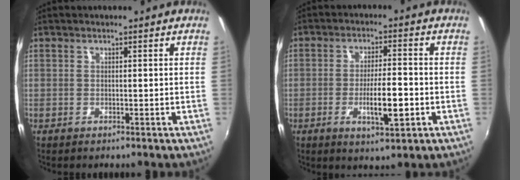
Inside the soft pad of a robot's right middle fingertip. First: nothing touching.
{"total": 7.7, "force": [-2.4, 1.7, 7.1], "torque": [-0.132, -0.009, -0.033]}